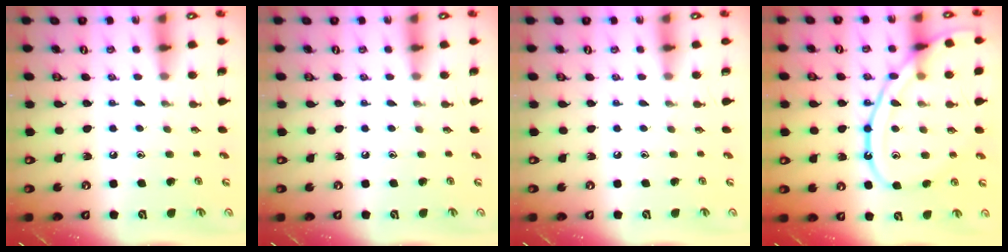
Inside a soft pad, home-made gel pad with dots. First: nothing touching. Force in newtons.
{"total": 0.0}
{"total": 0.0}
{"total": 16.0, "press": 15.9, "slide": 1.4}